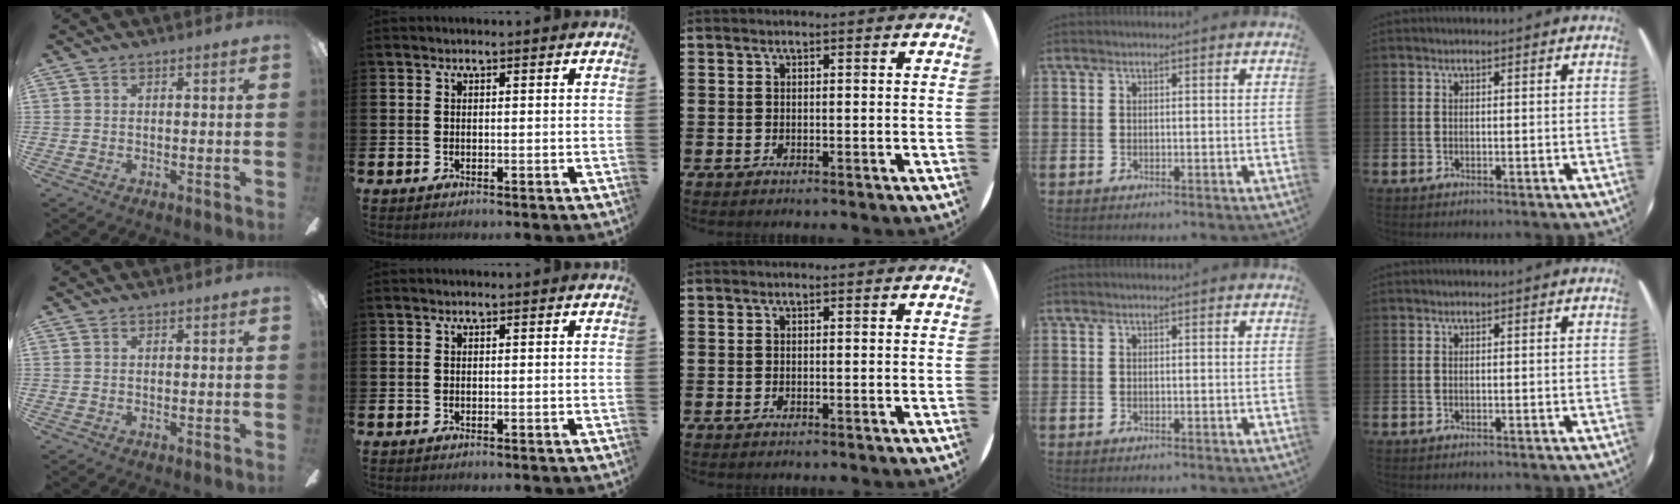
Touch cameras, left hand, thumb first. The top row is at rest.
{}